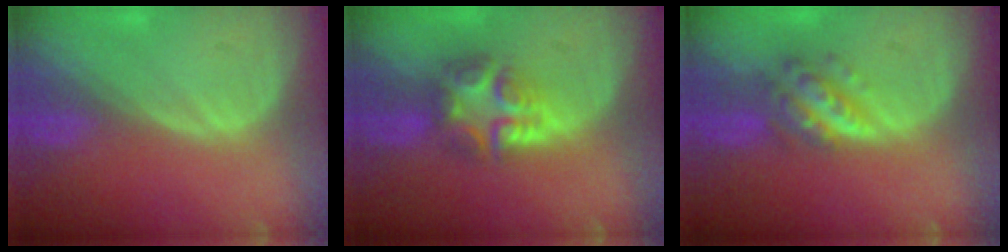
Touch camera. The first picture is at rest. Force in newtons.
{"total": 7.6, "press": 6.5, "slide": 3.9}
{"total": 5.8, "press": 5.3, "slide": 2.4}